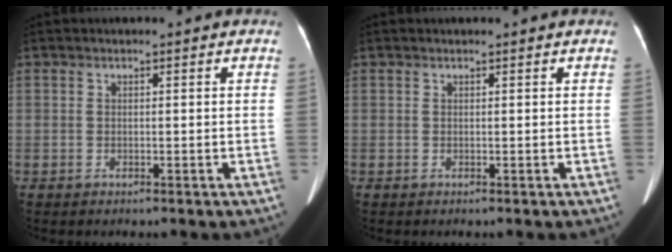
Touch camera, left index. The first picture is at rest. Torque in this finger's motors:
{"motor_torque": [0.05, 0.05, 0.00, 0.01]}